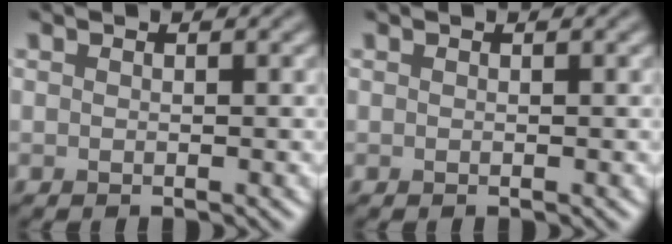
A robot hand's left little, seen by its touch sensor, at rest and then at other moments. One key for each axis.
{"total": 0.0}